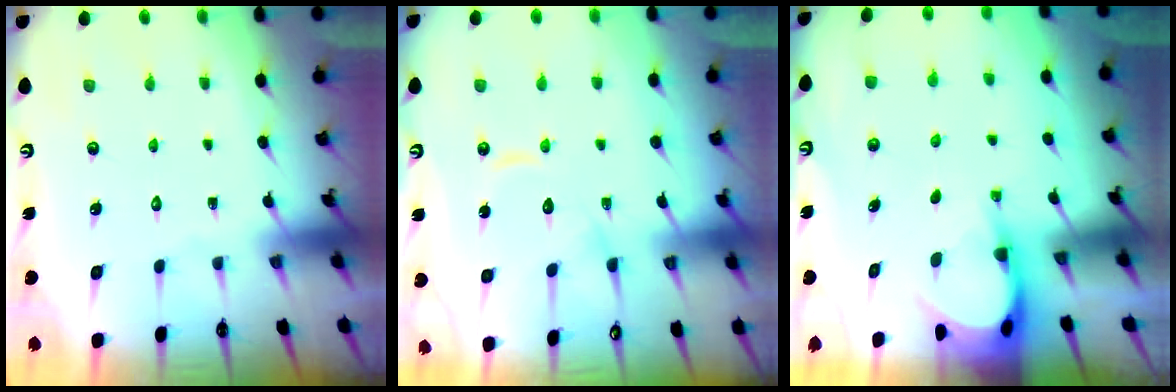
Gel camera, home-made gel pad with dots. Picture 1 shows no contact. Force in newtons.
{"total": 10.6, "press": 10.6, "slide": 0.5}
{"total": 3.9, "press": 3.9, "slide": 0.4}